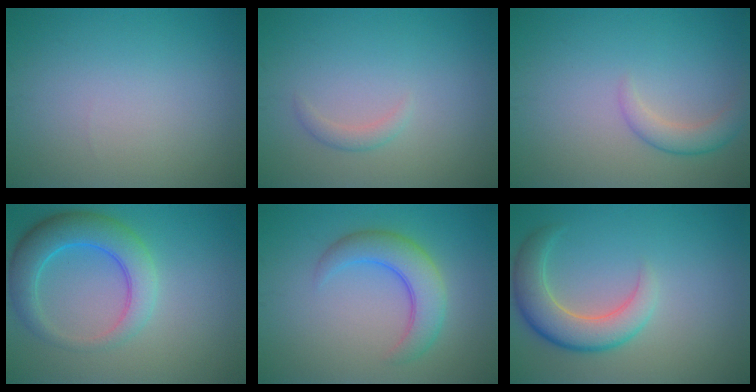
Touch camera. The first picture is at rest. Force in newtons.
{"total": 1.1, "press": 1.1, "slide": 0.0}
{"total": 2.3, "press": 2.3, "slide": 0.1}
{"total": 5.6, "press": 5.6, "slide": 0.2}
{"total": 4.8, "press": 4.8, "slide": 0.1}
{"total": 5.2, "press": 5.1, "slide": 0.6}